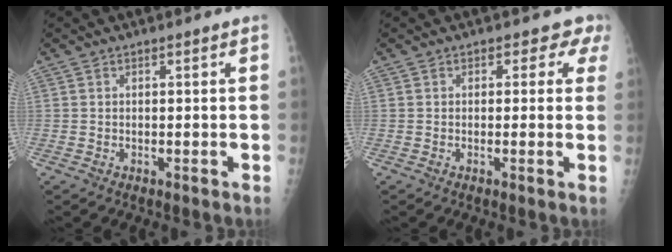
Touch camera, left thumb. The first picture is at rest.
{"total": 2.7, "force": [1.7, 2.0, 0.5], "torque": [0.024, -0.006, -0.001]}